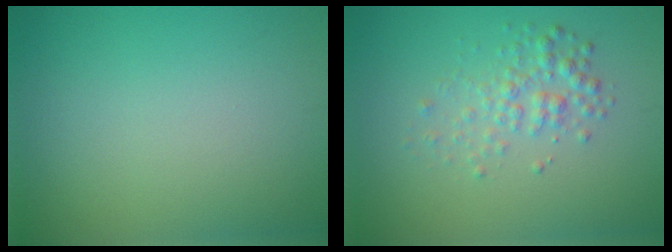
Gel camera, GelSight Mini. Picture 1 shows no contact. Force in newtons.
{"total": 2.3, "press": 2.3, "slide": 0.1}